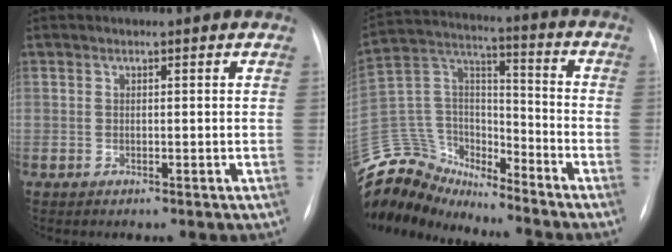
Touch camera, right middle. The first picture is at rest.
{"total": 16.2, "force": [-15.5, 4.5, 2.0], "torque": [-0.044, 0.064, -0.281]}